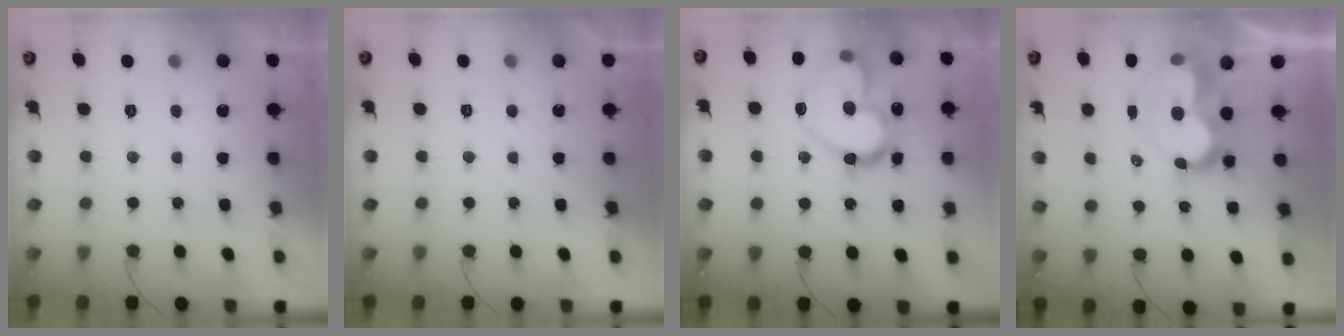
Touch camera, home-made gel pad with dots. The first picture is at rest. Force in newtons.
{"total": 2.0, "press": 2.0, "slide": 0.1}
{"total": 20.6, "press": 20.5, "slide": 2.3}
{"total": 11.5, "press": 11.4, "slide": 0.8}